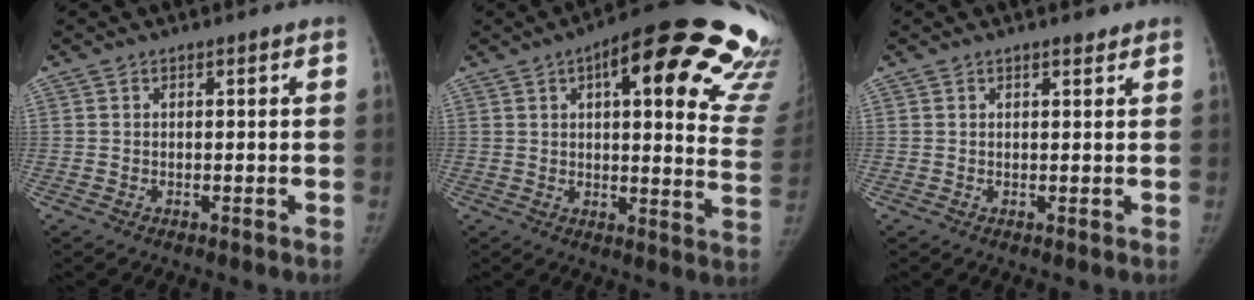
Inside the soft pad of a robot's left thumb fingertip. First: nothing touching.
{"total": 29.3, "force": [15.1, 8.9, 23.5], "torque": [-0.211, -0.021, 0.182]}
{"total": 1.6, "force": [1.2, 0.5, 0.8], "torque": [-0.008, -0.007, 0.018]}